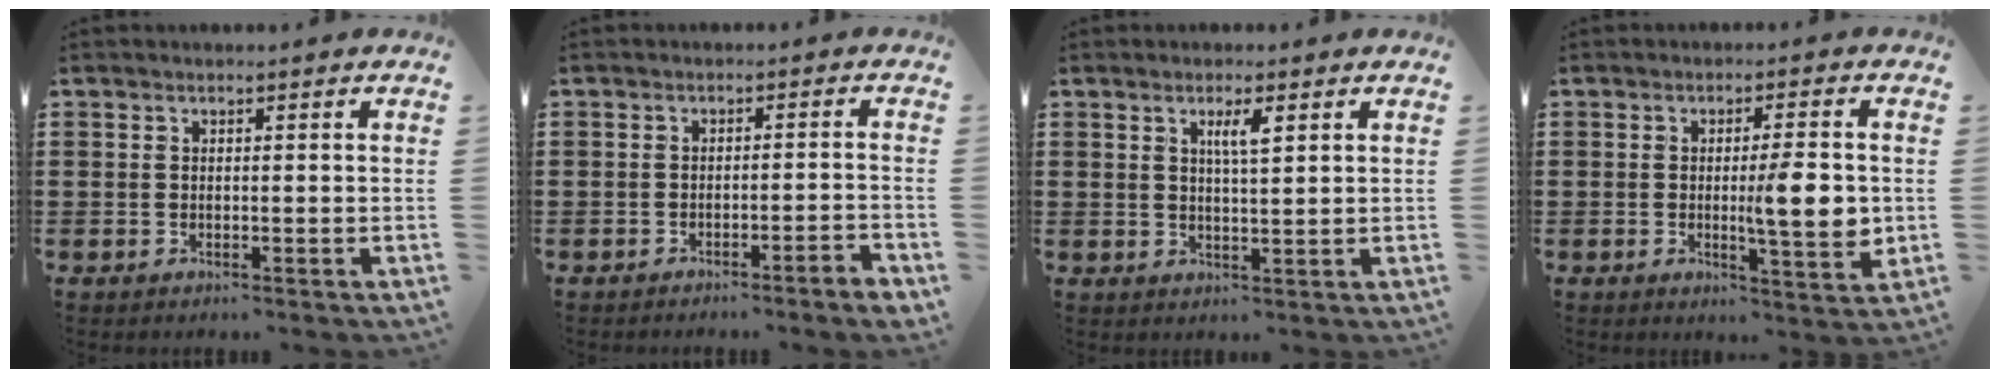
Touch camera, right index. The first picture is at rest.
{"total": 2.3, "force": [-2.1, -0.3, 0.9], "torque": [-0.016, -0.002, -0.043]}
{"total": 3.1, "force": [1.3, 0.5, 2.7], "torque": [-0.048, 0.000, 0.018]}
{"total": 8.2, "force": [-0.1, 1.5, 8.0], "torque": [-0.115, -0.011, -0.007]}